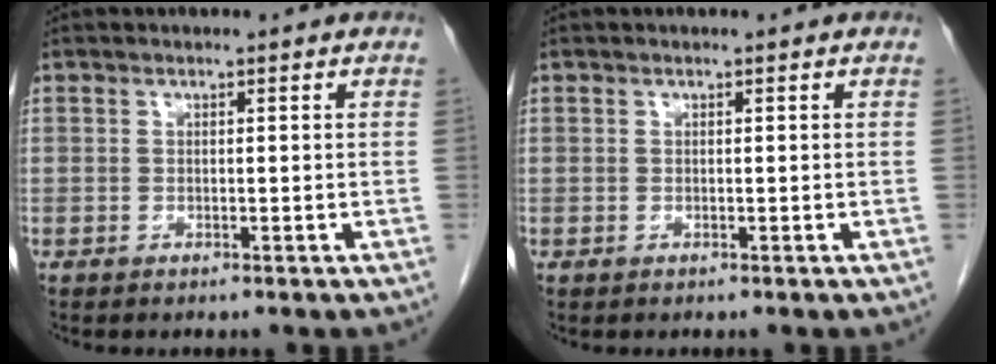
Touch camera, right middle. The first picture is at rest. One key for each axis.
{"total": 0.0}